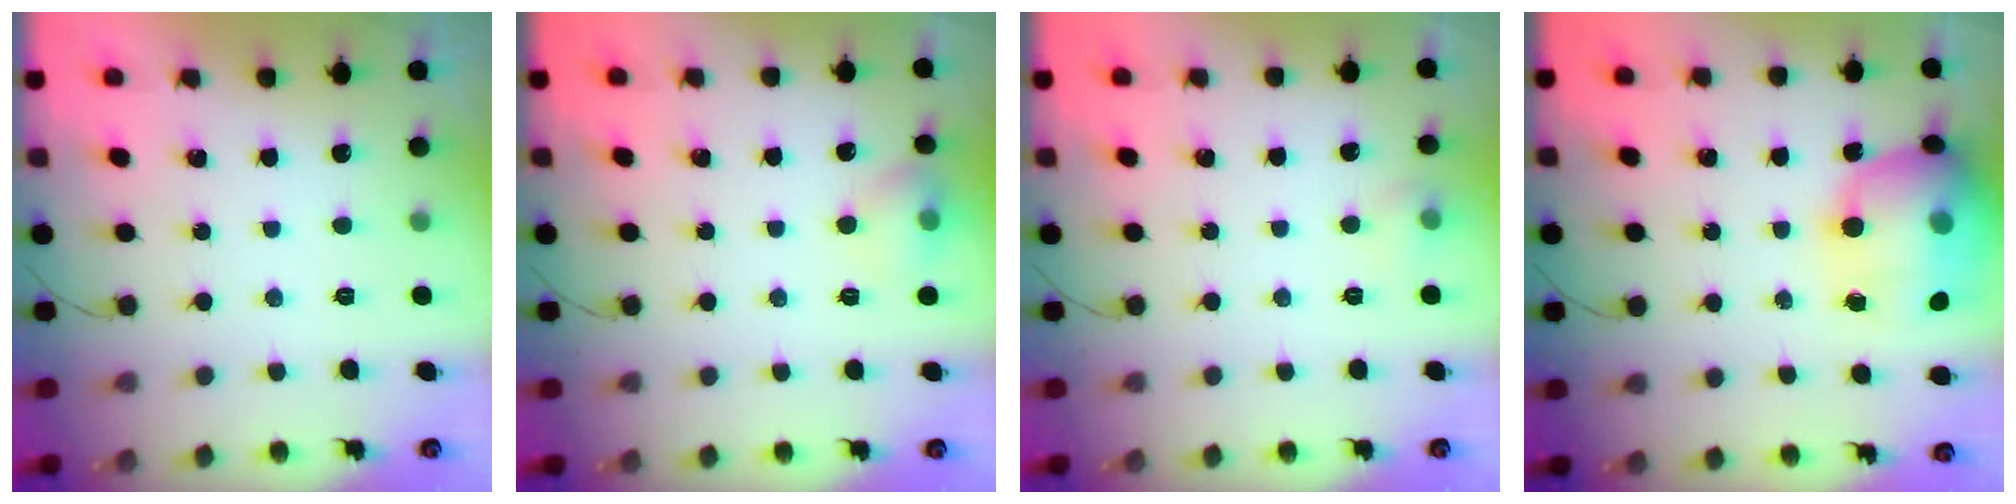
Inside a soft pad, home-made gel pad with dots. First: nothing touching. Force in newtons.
{"total": 6.9, "press": 6.7, "slide": 1.7}
{"total": 5.2, "press": 5.1, "slide": 1.2}
{"total": 22.1, "press": 21.7, "slide": 3.9}